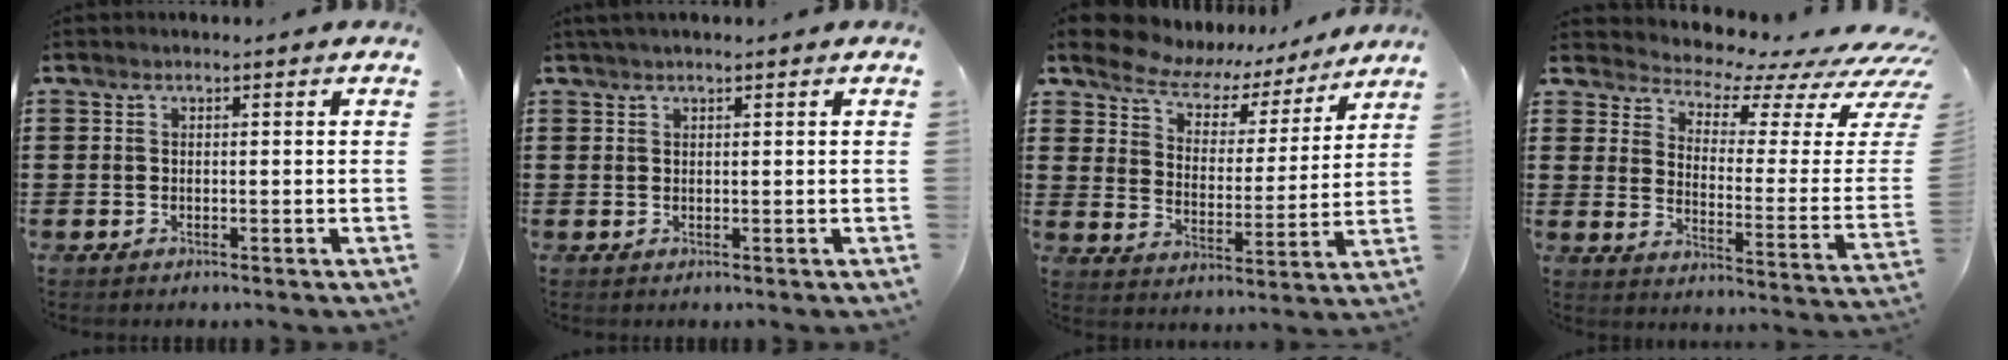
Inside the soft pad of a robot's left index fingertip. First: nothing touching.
{"total": 0.9, "force": [0.7, 0.0, 0.6], "torque": [-0.013, 0.000, 0.013]}
{"total": 6.4, "force": [5.8, 2.2, 1.4], "torque": [-0.064, -0.035, 0.098]}
{"total": 4.6, "force": [4.2, 0.8, 1.5], "torque": [-0.040, -0.051, 0.065]}